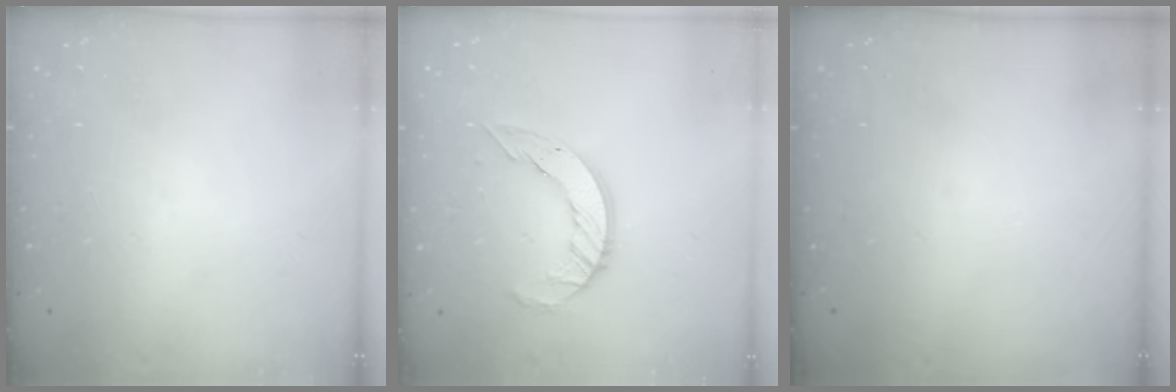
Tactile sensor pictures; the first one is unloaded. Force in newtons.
{"total": 9.3, "press": 9.3, "slide": 0.9}
{"total": 0.0}